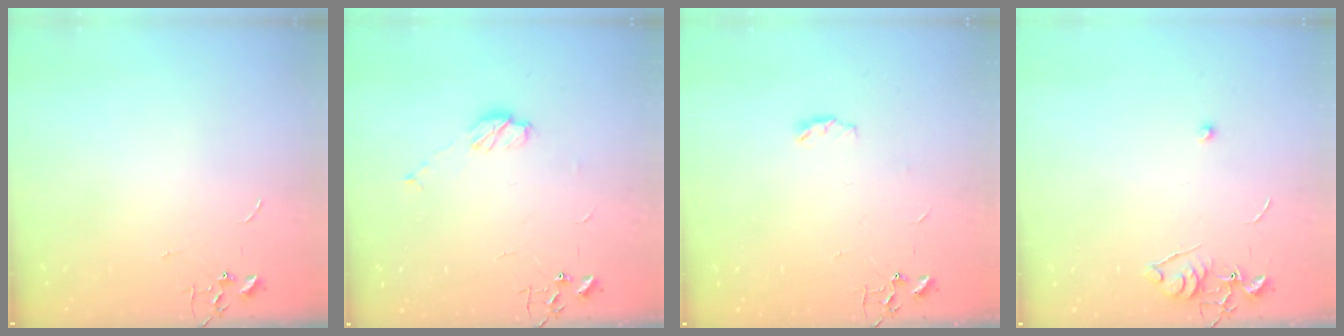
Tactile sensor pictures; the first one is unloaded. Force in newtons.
{"total": 6.7, "press": 6.7, "slide": 0.3}
{"total": 3.9, "press": 3.9, "slide": 0.5}
{"total": 6.0, "press": 6.0, "slide": 0.7}